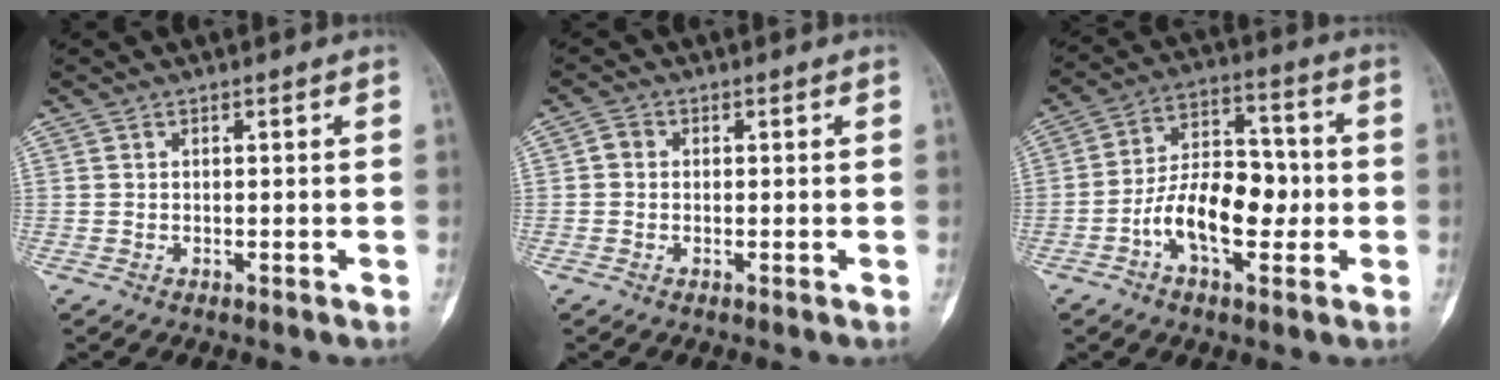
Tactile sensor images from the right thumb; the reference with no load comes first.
{"total": 1.8, "force": [0.0, 1.6, 0.9], "torque": [-0.007, 0.004, -0.004]}
{"total": 14.0, "force": [-3.2, 7.8, 11.1], "torque": [-0.167, 0.040, -0.059]}